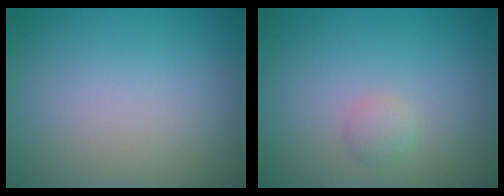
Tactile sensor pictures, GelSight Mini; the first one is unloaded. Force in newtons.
{"total": 1.0, "press": 1.0, "slide": 0.0}